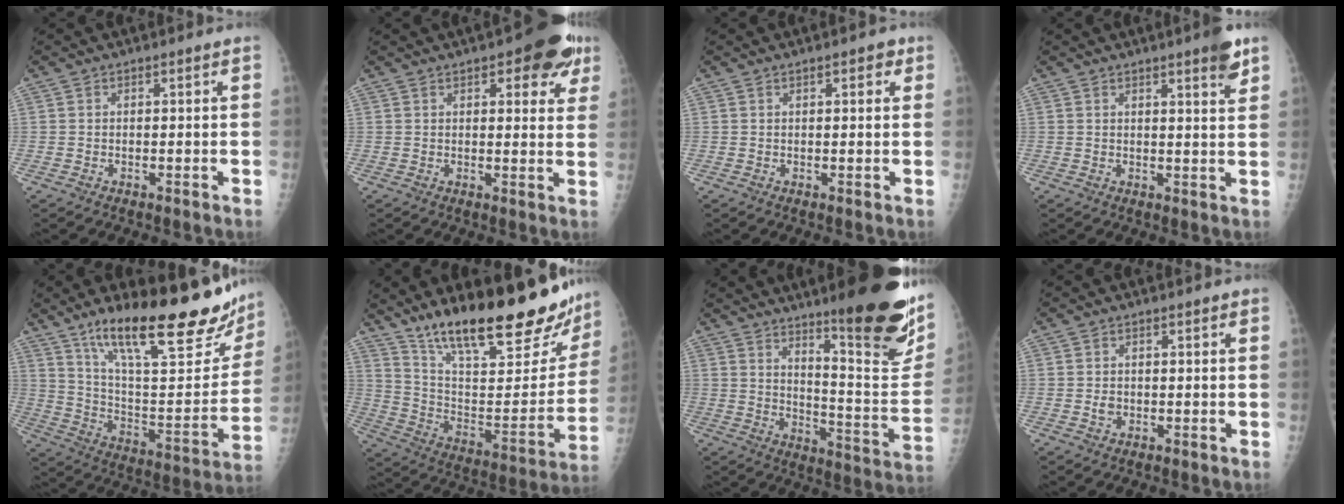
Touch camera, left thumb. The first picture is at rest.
{"total": 10.4, "force": [5.6, 4.3, 7.7], "torque": [-0.054, -0.015, 0.061]}
{"total": 2.4, "force": [1.2, 1.1, 1.8], "torque": [-0.014, -0.001, 0.013]}
{"total": 4.8, "force": [3.1, 0.5, 3.6], "torque": [-0.041, -0.018, 0.039]}
{"total": 30.1, "force": [19.6, 8.1, 21.3], "torque": [-0.285, -0.068, 0.313]}
{"total": 29.8, "force": [22.0, 7.9, 18.6], "torque": [-0.253, -0.087, 0.338]}
{"total": 24.3, "force": [14.7, 4.8, 18.8], "torque": [-0.227, -0.091, 0.218]}
{"total": 1.3, "force": [-0.1, 1.1, 0.8], "torque": [-0.008, 0.002, -0.001]}